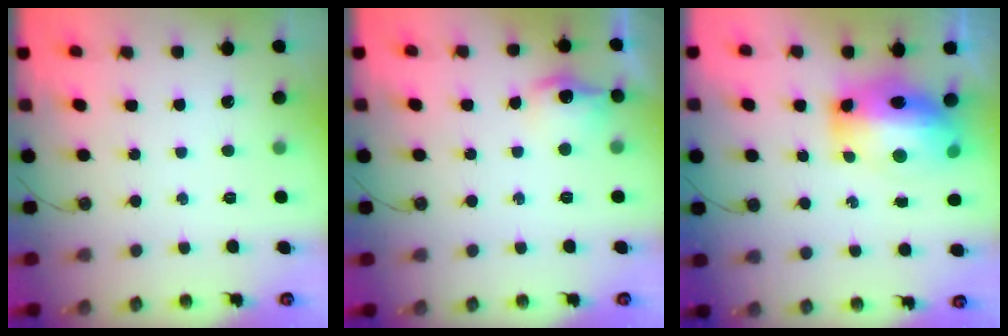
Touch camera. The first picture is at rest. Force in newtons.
{"total": 10.0, "press": 10.0, "slide": 0.9}
{"total": 17.2, "press": 17.2, "slide": 1.6}